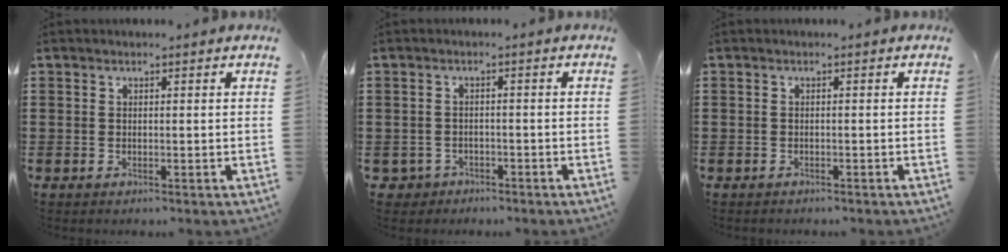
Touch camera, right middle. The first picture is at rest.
{"total": 2.2, "force": [-1.9, 1.1, -0.1], "torque": [-0.008, -0.001, -0.043]}
{"total": 0.6, "force": [-0.6, 0.1, -0.1], "torque": [-0.001, -0.001, -0.013]}